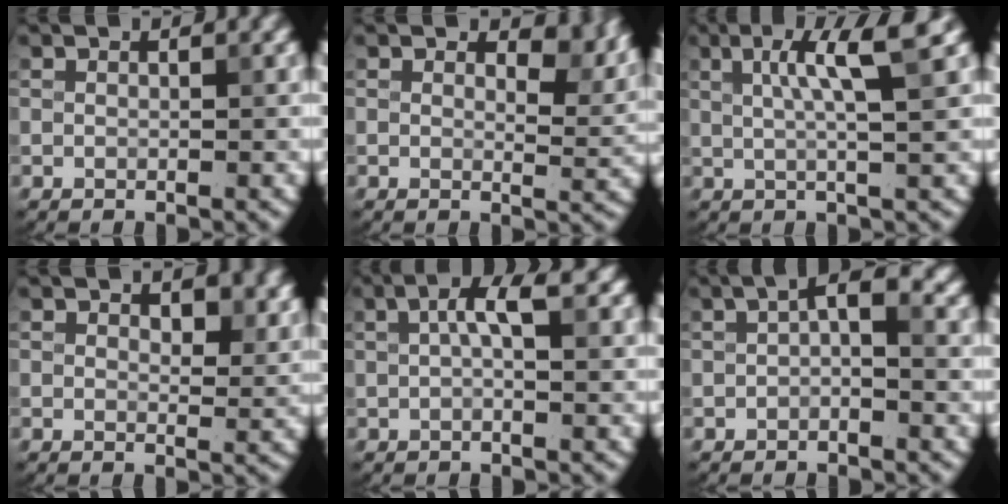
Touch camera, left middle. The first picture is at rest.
{"total": 4.3, "force": [2.2, 2.2, 2.9], "torque": [-0.039, -0.008, 0.027]}
{"total": 4.8, "force": [1.7, 0.7, 4.4], "torque": [-0.069, 0.006, 0.026]}
{"total": 2.6, "force": [1.5, 1.4, 1.6], "torque": [-0.023, -0.008, 0.020]}
{"total": 3.5, "force": [0.8, 1.1, 3.2], "torque": [-0.057, 0.011, 0.007]}
{"total": 2.2, "force": [0.1, 0.9, 2.1], "torque": [-0.031, 0.009, -0.003]}